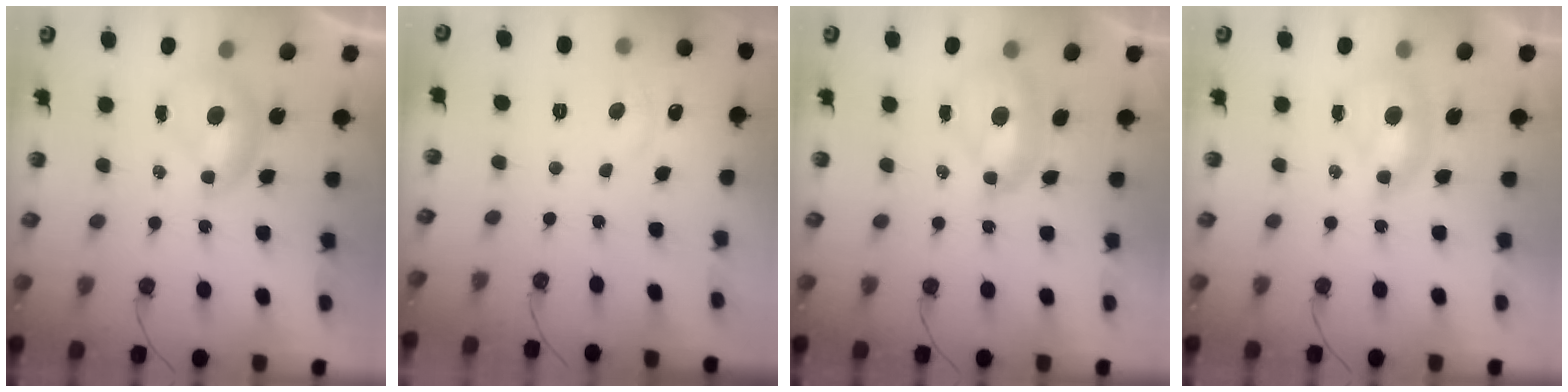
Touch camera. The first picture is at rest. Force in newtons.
{"total": 0.9, "press": 0.1, "slide": 0.9}
{"total": 2.1, "press": 2.0, "slide": 0.7}
{"total": 1.5, "press": 1.3, "slide": 0.7}